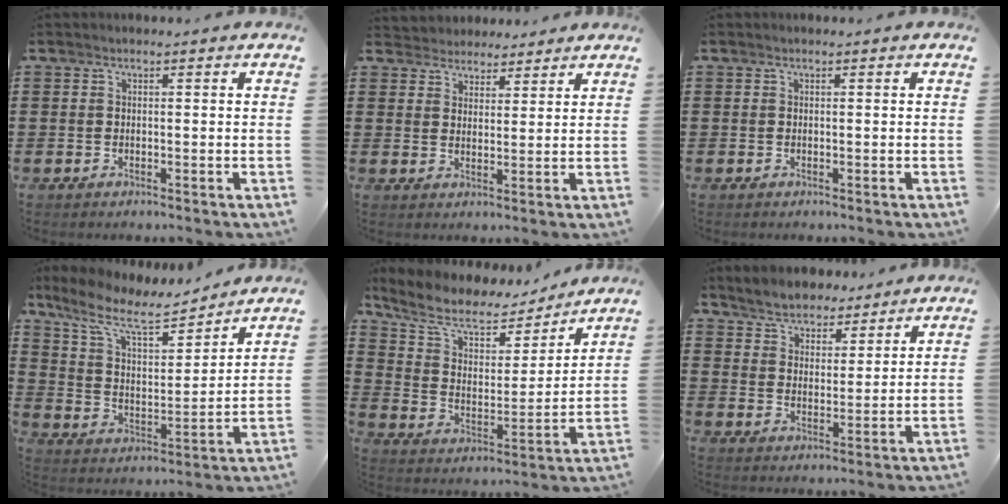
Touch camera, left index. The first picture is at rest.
{"total": 3.5, "force": [3.2, 1.4, -0.5], "torque": [-0.005, -0.005, 0.060]}
{"total": 0.0}
{"total": 9.3, "force": [7.4, 2.5, 5.0], "torque": [-0.127, -0.036, 0.126]}
{"total": 8.7, "force": [6.9, 3.4, 4.1], "torque": [-0.113, -0.035, 0.118]}
{"total": 4.9, "force": [4.7, 1.2, 0.0], "torque": [-0.022, -0.015, 0.088]}